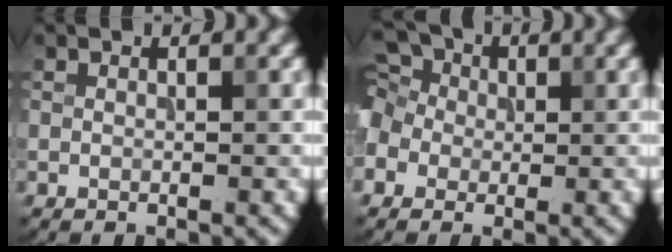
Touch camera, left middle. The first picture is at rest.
{"total": 7.8, "force": [0.8, 6.6, 4.1], "torque": [-0.094, 0.039, -0.035]}